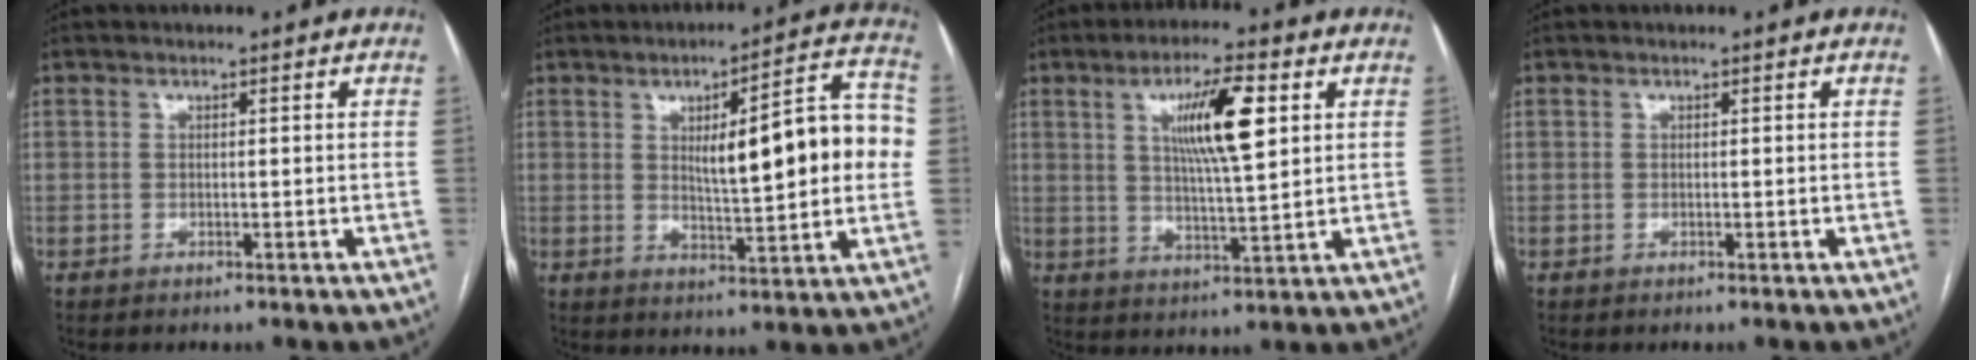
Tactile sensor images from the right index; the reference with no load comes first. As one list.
[{"total": 15.0, "force": [1.8, 2.9, 14.6], "torque": [-0.194, 0.029, 0.028]}, {"total": 10.5, "force": [3.5, 1.3, 9.8], "torque": [-0.170, 0.005, 0.060]}, {"total": 0.0}]